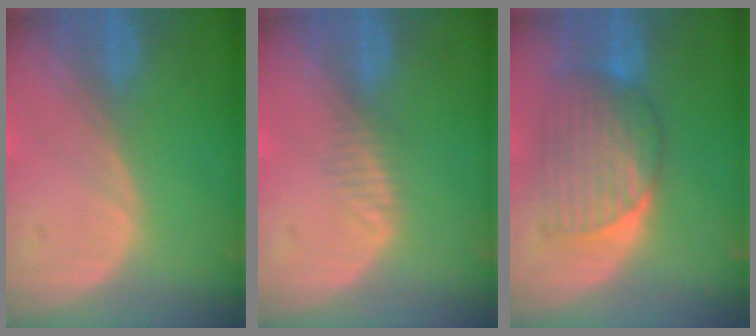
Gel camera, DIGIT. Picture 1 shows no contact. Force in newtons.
{"total": 1.7, "press": 1.4, "slide": 1.0}
{"total": 7.4, "press": 7.3, "slide": 0.9}